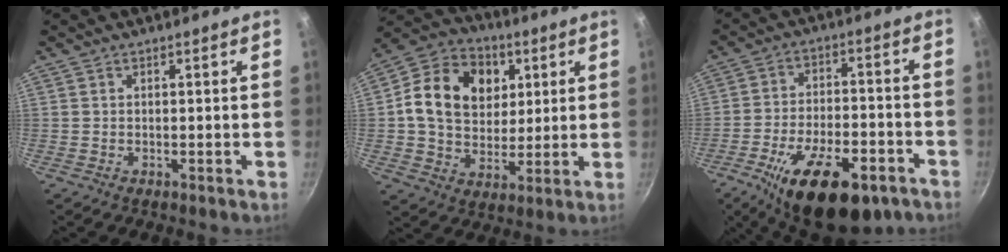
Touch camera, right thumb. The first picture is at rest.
{"total": 17.4, "force": [4.3, 13.6, 10.0], "torque": [-0.151, 0.002, 0.064]}
{"total": 19.9, "force": [-10.7, 8.9, 14.2], "torque": [-0.211, 0.035, -0.162]}